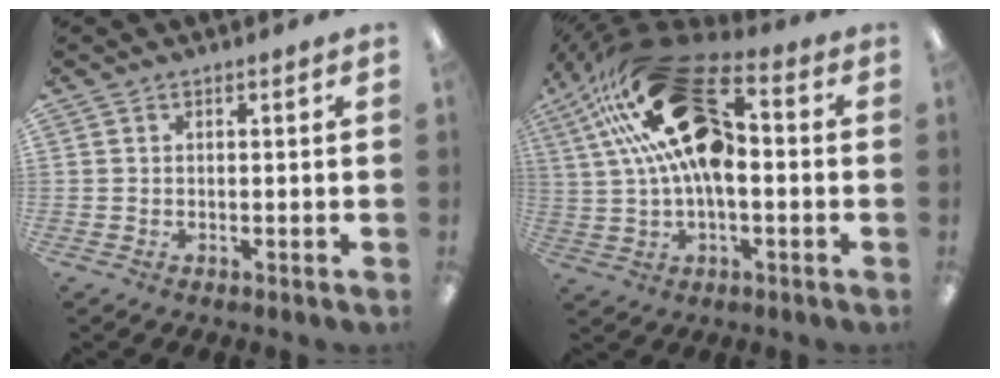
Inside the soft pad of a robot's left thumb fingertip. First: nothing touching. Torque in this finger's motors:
{"motor_torque": [2.00, 2.62, 2.77, 0.00, 0.94]}